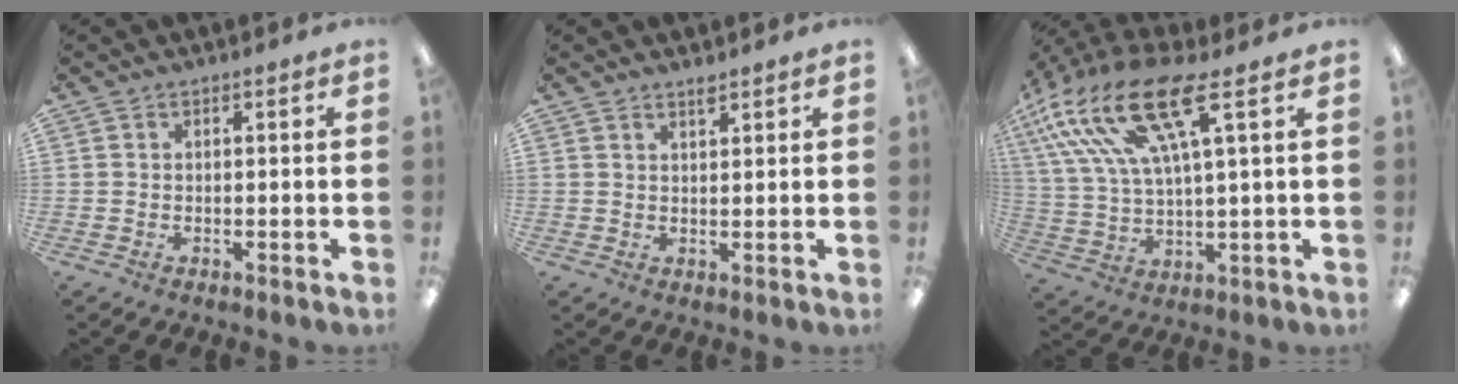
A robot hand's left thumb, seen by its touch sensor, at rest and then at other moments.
{"total": 1.8, "force": [1.7, 0.3, 0.5], "torque": [-0.004, -0.007, 0.031]}
{"total": 19.3, "force": [10.1, 5.8, 15.4], "torque": [-0.323, -0.033, 0.168]}